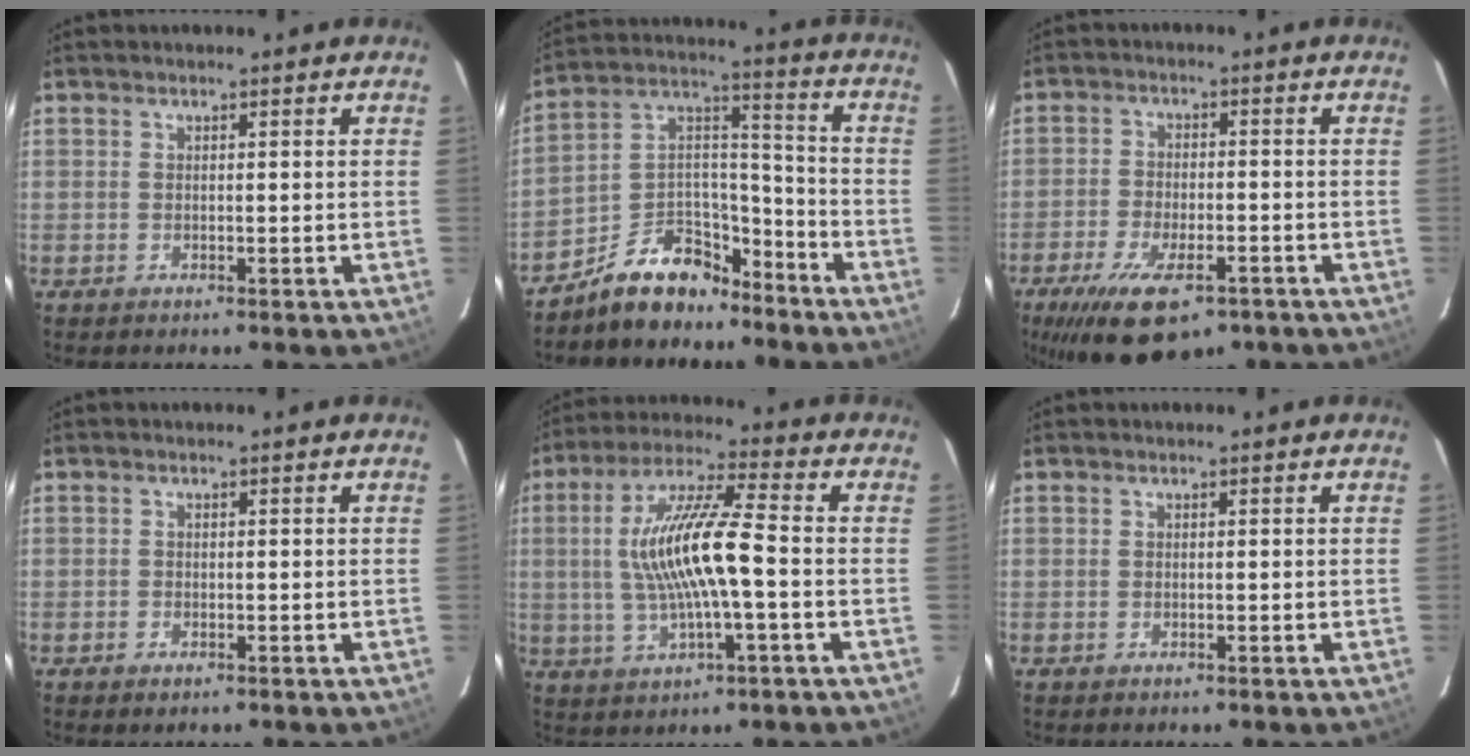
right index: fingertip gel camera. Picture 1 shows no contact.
{"total": 12.7, "force": [-9.7, 6.8, 4.7], "torque": [-0.092, 0.068, -0.158]}
{"total": 14.6, "force": [-9.2, 6.0, 9.6], "torque": [-0.200, -0.031, -0.148]}
{"total": 0.9, "force": [-0.6, 0.6, 0.4], "torque": [-0.006, -0.001, -0.011]}
{"total": 13.8, "force": [-0.7, 2.1, 13.6], "torque": [-0.259, 0.010, -0.014]}
{"total": 0.0}